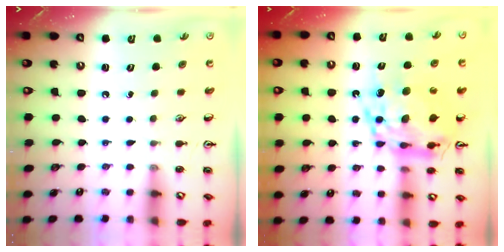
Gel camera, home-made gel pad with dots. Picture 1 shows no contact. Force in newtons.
{"total": 16.2, "press": 16.1, "slide": 1.4}